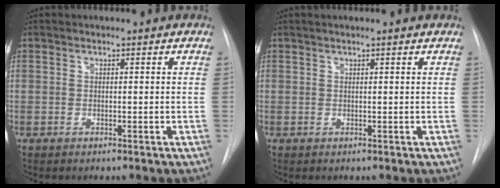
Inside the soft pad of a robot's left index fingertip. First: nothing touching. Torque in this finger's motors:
{"motor_torque": [-0.06, -0.01, -0.25, 0.02]}